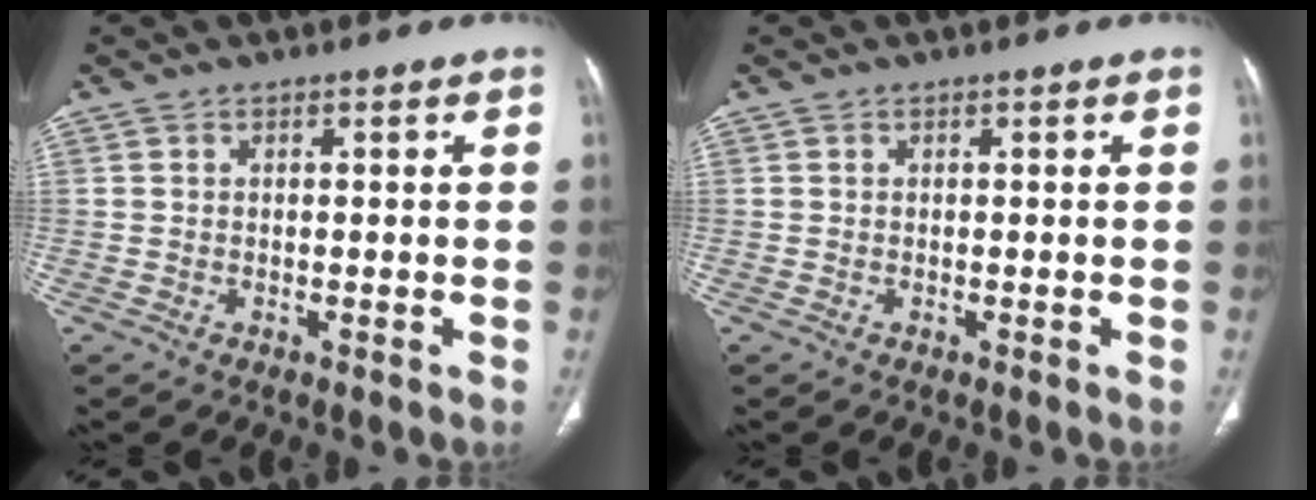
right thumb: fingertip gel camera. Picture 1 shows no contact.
{"total": 0.0}